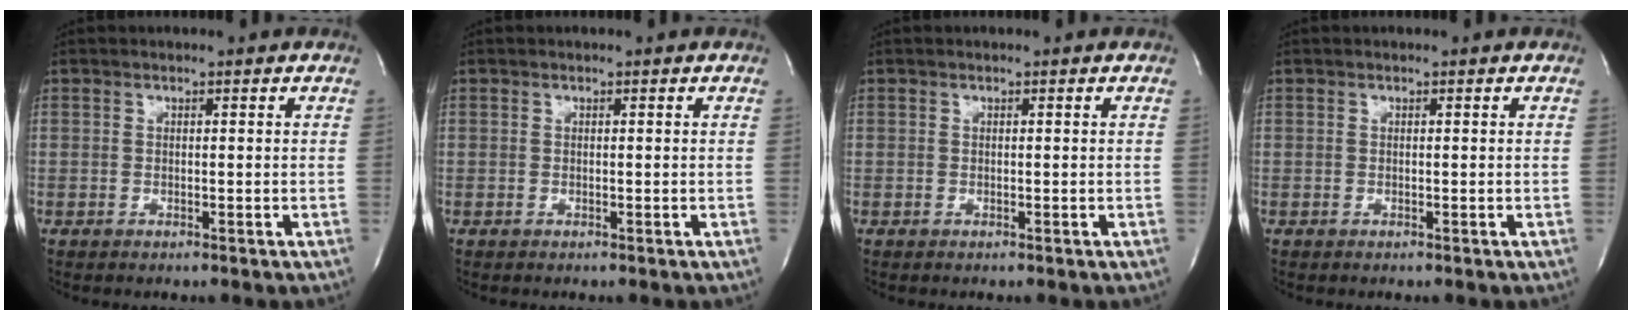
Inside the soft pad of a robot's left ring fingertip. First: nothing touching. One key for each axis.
{"total": 0.0}
{"total": 0.0}
{"total": 0.0}